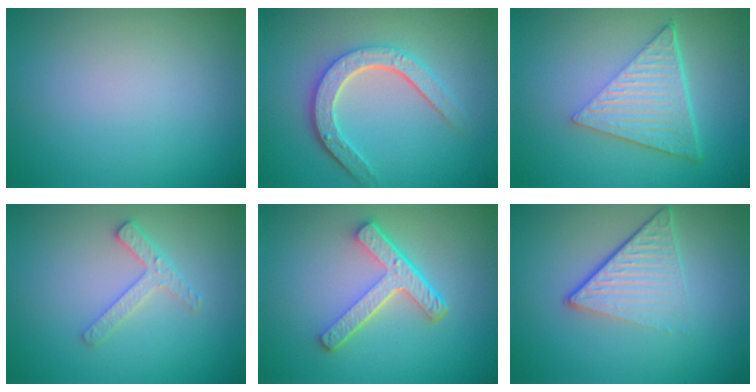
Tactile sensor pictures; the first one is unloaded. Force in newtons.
{"total": 4.7, "press": 3.6, "slide": 3.1}
{"total": 6.6, "press": 4.3, "slide": 5.0}
{"total": 2.3, "press": 2.2, "slide": 0.4}
{"total": 4.4, "press": 3.2, "slide": 3.0}
{"total": 4.9, "press": 3.0, "slide": 3.9}